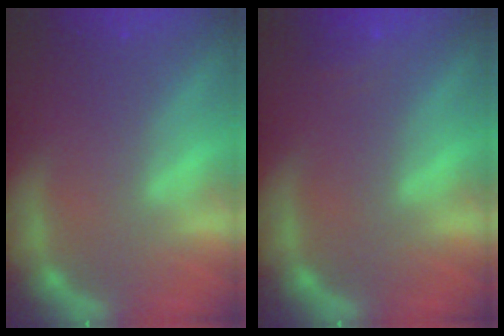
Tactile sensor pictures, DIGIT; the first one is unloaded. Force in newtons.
{"total": 1.9}